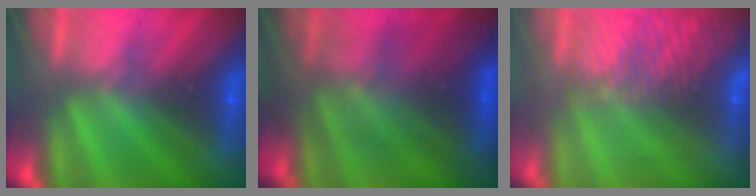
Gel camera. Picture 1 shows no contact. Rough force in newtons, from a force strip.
{"total": 4.4}
{"total": 8.5}